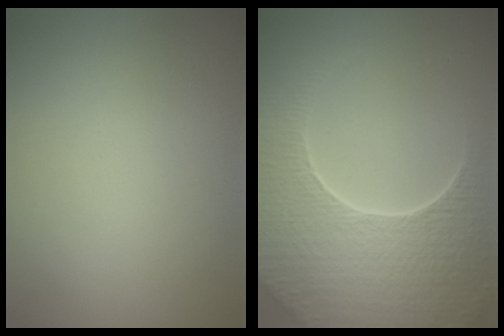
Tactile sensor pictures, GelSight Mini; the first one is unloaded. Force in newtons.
{"total": 9.1, "press": 6.5, "slide": 6.3}